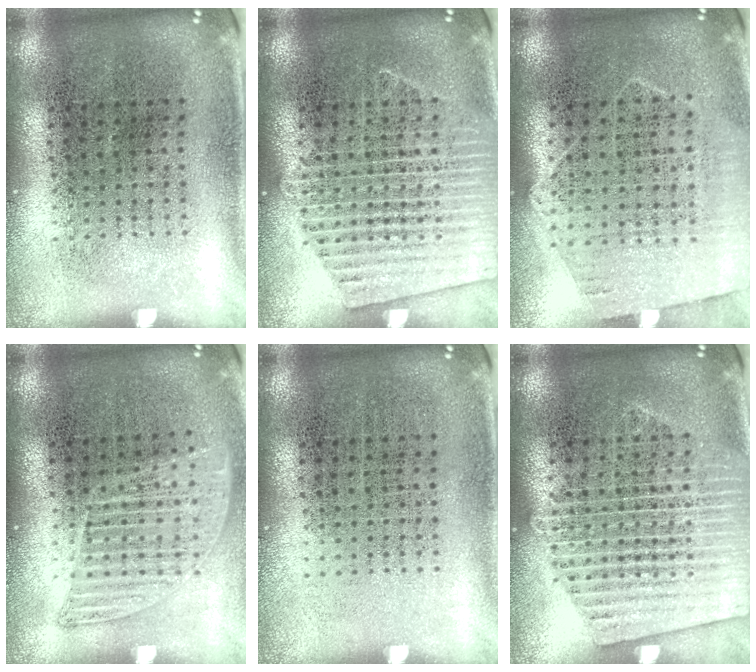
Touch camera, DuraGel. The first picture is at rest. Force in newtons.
{"total": 2.6, "press": 2.6, "slide": 0.3}
{"total": 1.2, "press": 1.1, "slide": 0.6}
{"total": 1.2, "press": 1.1, "slide": 0.4}
{"total": 0.0}
{"total": 1.8, "press": 1.7, "slide": 0.3}